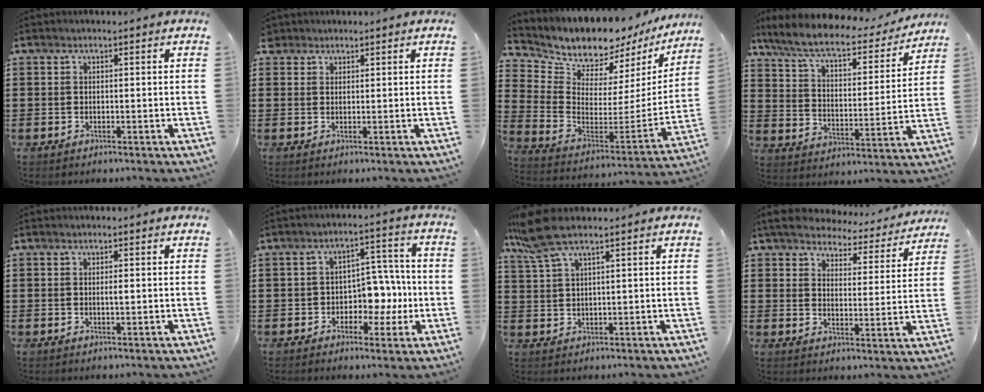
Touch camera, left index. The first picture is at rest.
{"total": 1.8, "force": [1.4, 1.0, 0.1], "torque": [-0.007, 0.006, 0.028]}
{"total": 7.4, "force": [7.1, 2.2, 0.5], "torque": [-0.061, -0.065, 0.124]}
{"total": 8.1, "force": [6.8, 1.5, 4.3], "torque": [-0.109, -0.033, 0.114]}
{"total": 0.9, "force": [0.1, 0.2, 0.9], "torque": [-0.018, -0.002, 0.003]}
{"total": 6.1, "force": [-1.1, 4.9, 3.4], "torque": [-0.059, 0.007, -0.025]}
{"total": 6.2, "force": [4.0, 0.9, 4.7], "torque": [-0.125, -0.009, 0.066]}
{"total": 5.1, "force": [4.9, 1.0, 0.7], "torque": [-0.041, -0.033, 0.085]}